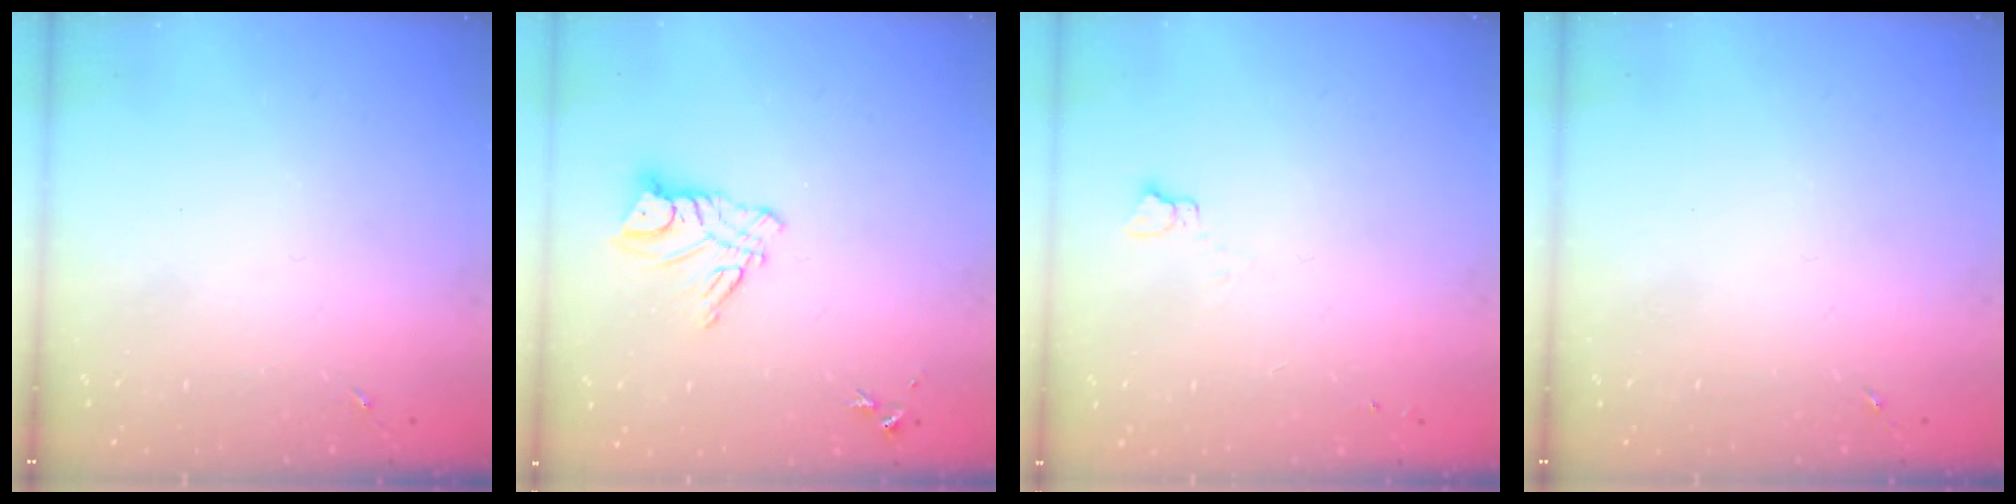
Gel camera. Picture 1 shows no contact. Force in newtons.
{"total": 9.9, "press": 9.8, "slide": 1.1}
{"total": 2.3, "press": 2.3, "slide": 0.2}
{"total": 0.0}